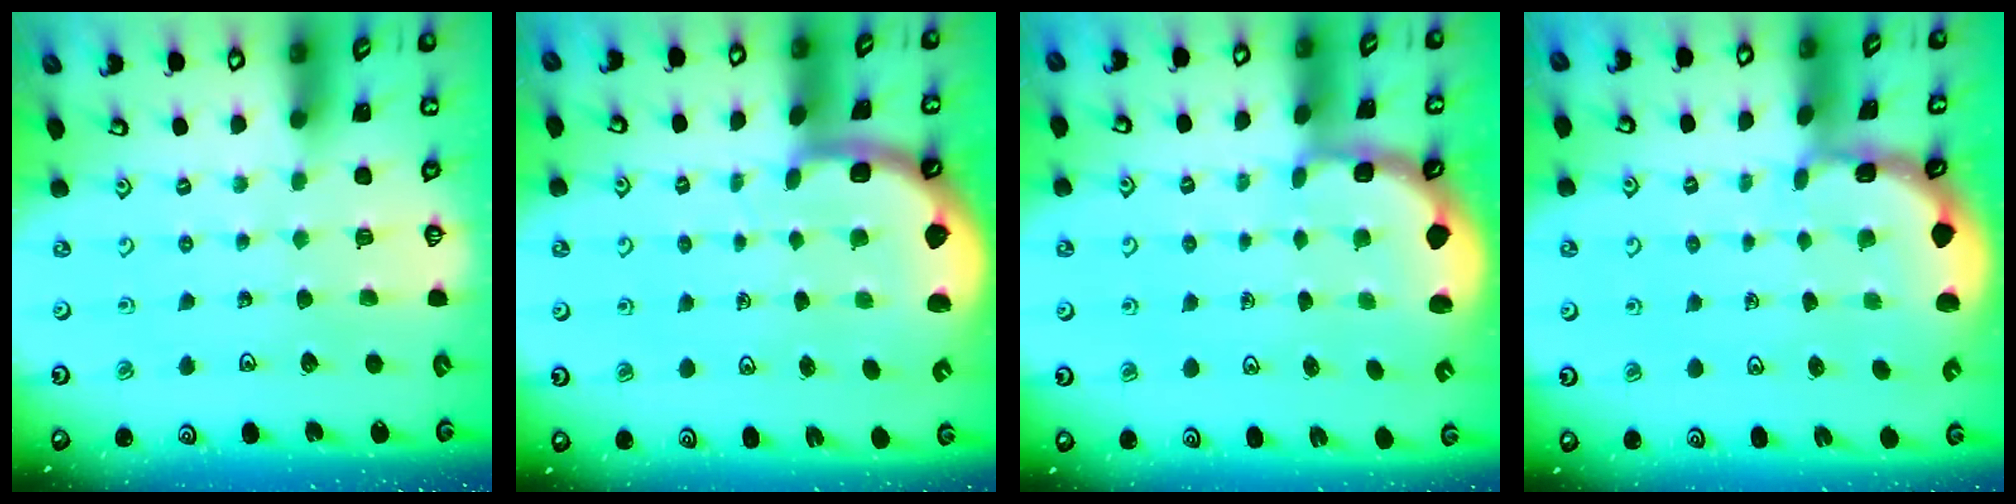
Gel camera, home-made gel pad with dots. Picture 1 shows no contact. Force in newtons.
{"total": 3.7, "press": 3.2, "slide": 1.8}
{"total": 2.2, "press": 2.0, "slide": 1.1}
{"total": 1.4, "press": 1.4, "slide": 0.1}